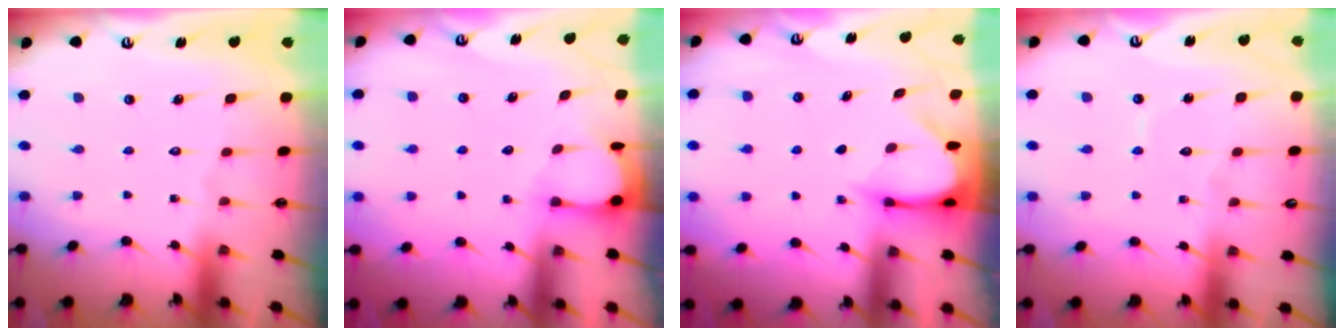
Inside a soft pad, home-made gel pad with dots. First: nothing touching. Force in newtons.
{"total": 2.4, "press": 2.3, "slide": 0.4}
{"total": 3.6, "press": 3.6, "slide": 0.3}
{"total": 4.6, "press": 4.6, "slide": 0.2}